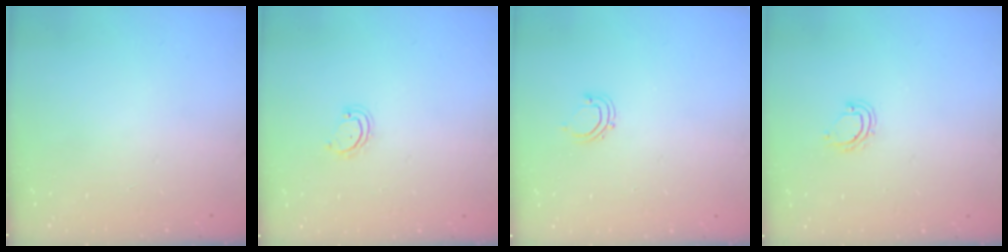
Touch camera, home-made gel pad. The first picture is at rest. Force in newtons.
{"total": 2.9, "press": 2.9, "slide": 0.3}
{"total": 3.7, "press": 3.6, "slide": 0.8}
{"total": 5.0, "press": 5.0, "slide": 0.2}